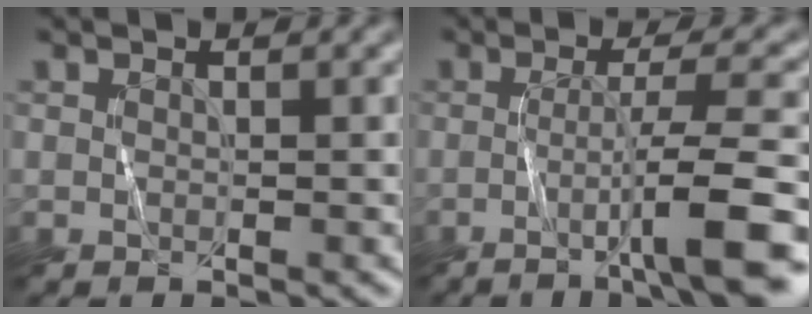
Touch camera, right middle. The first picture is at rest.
{"total": 7.0, "force": [-2.3, 0.9, 6.6], "torque": [-0.096, 0.008, -0.043]}